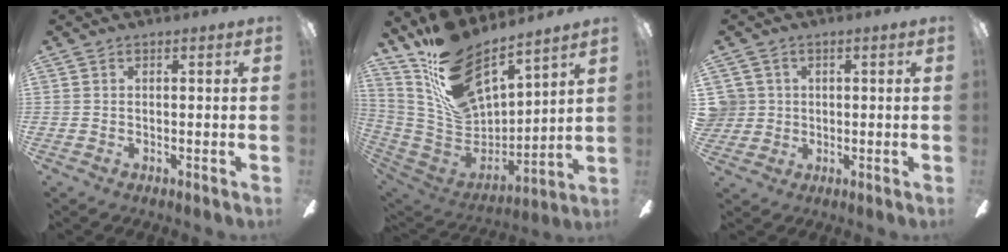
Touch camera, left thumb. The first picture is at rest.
{"total": 18.3, "force": [14.4, 7.1, 8.7], "torque": [-0.195, -0.109, 0.266]}
{"total": 4.7, "force": [0.9, 4.6, 0.5], "torque": [-0.016, 0.011, 0.018]}